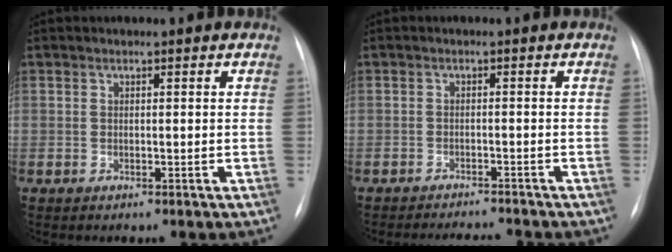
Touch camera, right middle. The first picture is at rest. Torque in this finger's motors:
{"motor_torque": [0.07, -0.07, 0.01, 0.01]}